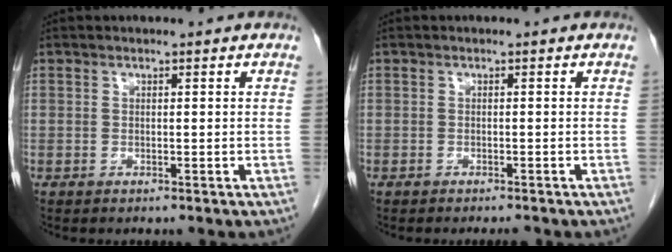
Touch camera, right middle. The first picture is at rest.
{"total": 1.6, "force": [-1.4, 0.3, 0.6], "torque": [-0.011, -0.003, -0.016]}